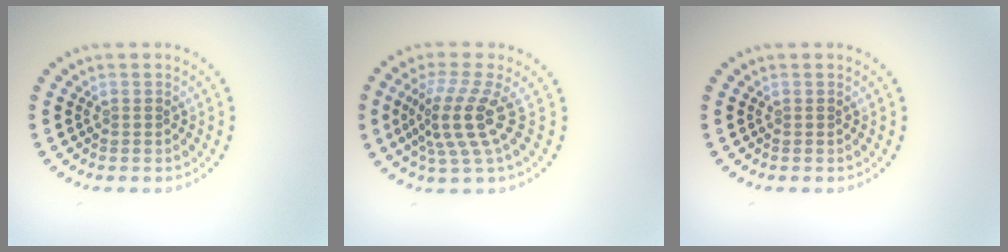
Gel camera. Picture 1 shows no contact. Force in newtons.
{"total": 4.4, "press": 3.2, "slide": 3.1}
{"total": 0.0}